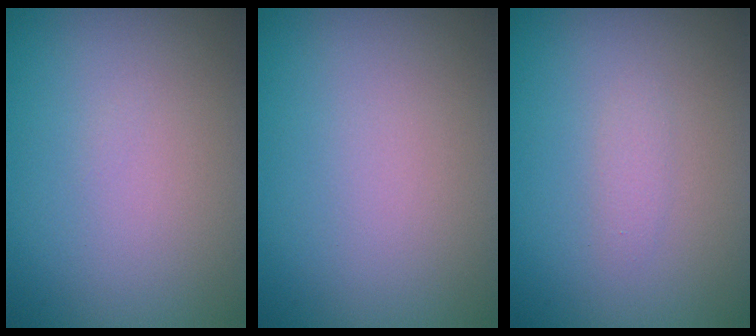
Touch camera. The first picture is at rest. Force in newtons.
{"total": 0.0}
{"total": 0.8, "press": 0.8, "slide": 0.0}